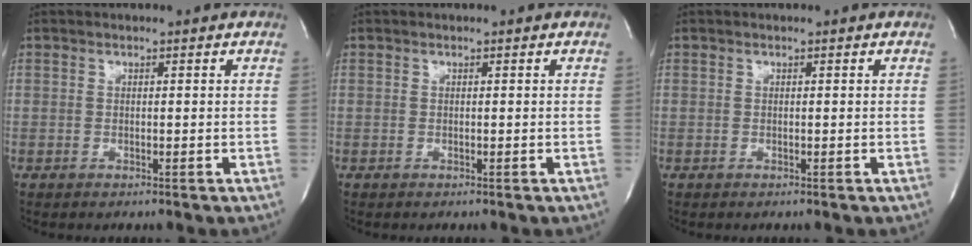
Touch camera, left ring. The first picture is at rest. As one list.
[{"total": 0.0}, {"total": 0.0}]